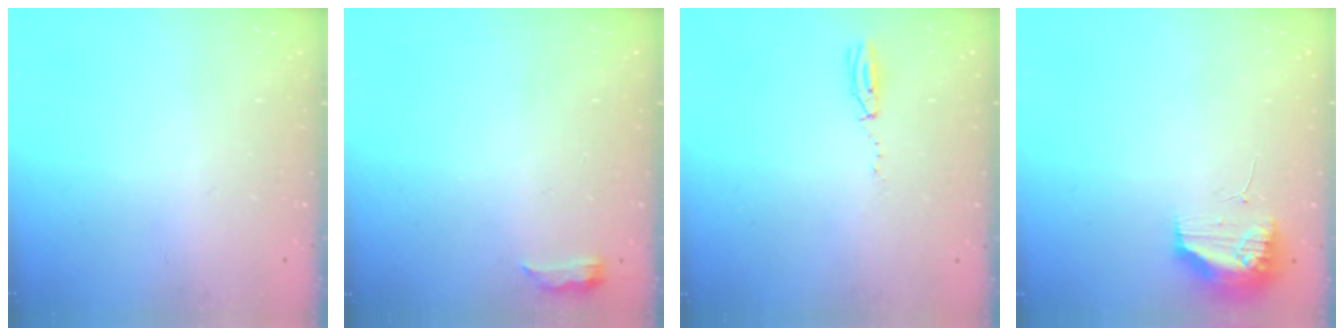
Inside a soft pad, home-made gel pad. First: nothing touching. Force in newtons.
{"total": 4.0, "press": 3.7, "slide": 1.3}
{"total": 3.5, "press": 2.8, "slide": 2.1}
{"total": 9.7, "press": 9.7, "slide": 0.9}